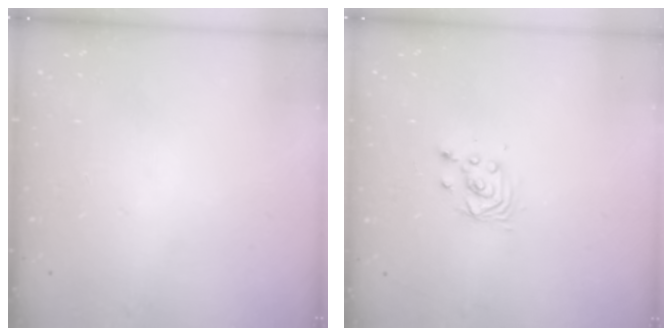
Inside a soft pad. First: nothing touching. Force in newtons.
{"total": 2.9, "press": 2.9, "slide": 0.1}